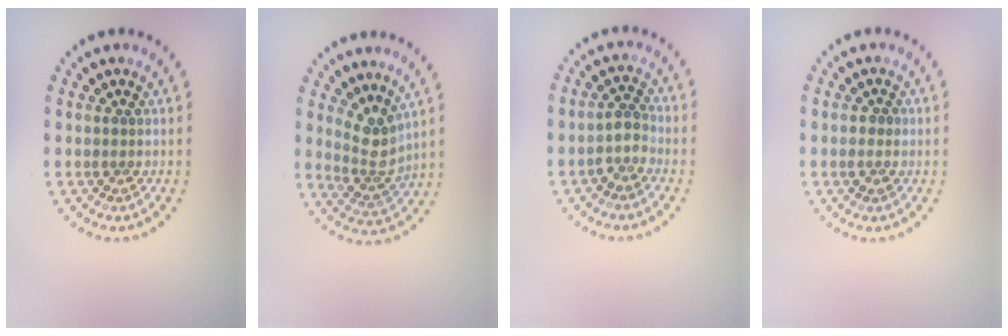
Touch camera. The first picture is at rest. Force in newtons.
{"total": 2.9, "press": 2.2, "slide": 1.9}
{"total": 2.2, "press": 1.8, "slide": 1.3}
{"total": 1.1, "press": 1.1, "slide": 0.1}